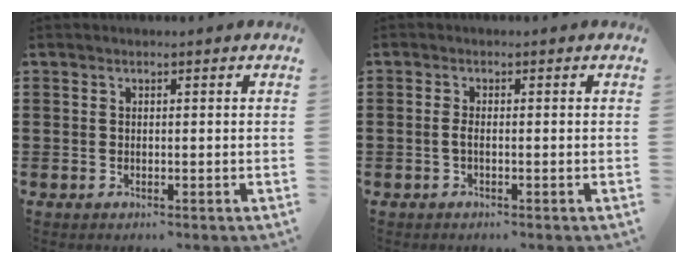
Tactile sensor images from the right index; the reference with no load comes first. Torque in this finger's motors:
{"motor_torque": [1.04, 1.03, 0.08, 0.05]}